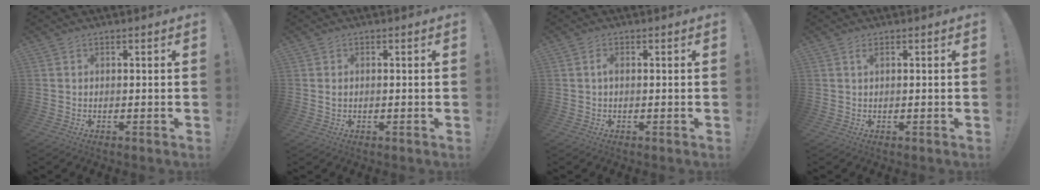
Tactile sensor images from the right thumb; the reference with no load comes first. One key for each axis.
{"total": 0.9, "fx": 0.2, "fy": 0.6, "fz": 0.6, "tx": -0.011, "ty": 0.003, "tz": 0.003}
{"total": 1.2, "fx": 0.2, "fy": 0.6, "fz": 1.0, "tx": -0.020, "ty": 0.006, "tz": 0.003}
{"total": 1.3, "fx": 0.6, "fy": 0.1, "fz": 1.1, "tx": -0.021, "ty": 0.001, "tz": 0.009}